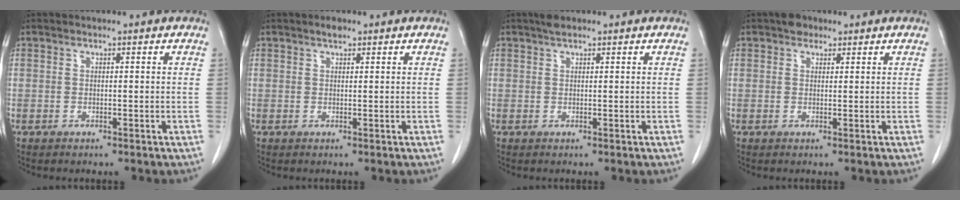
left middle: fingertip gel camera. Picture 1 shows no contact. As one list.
[{"total": 1.0, "force": [0.8, 0.4, 0.5], "torque": [-0.013, 0.002, 0.013]}, {"total": 1.4, "force": [1.1, 0.4, 0.8], "torque": [-0.019, 0.008, 0.021]}, {"total": 2.1, "force": [1.5, 1.5, 0.5], "torque": [-0.008, 0.008, 0.023]}]